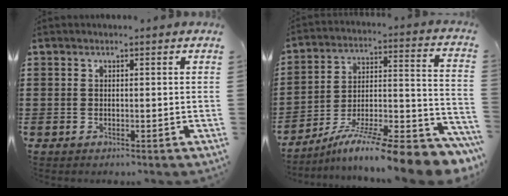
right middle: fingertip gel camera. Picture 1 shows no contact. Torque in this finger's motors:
{"motor_torque": [2.14, 0.00, 1.05, 0.21]}